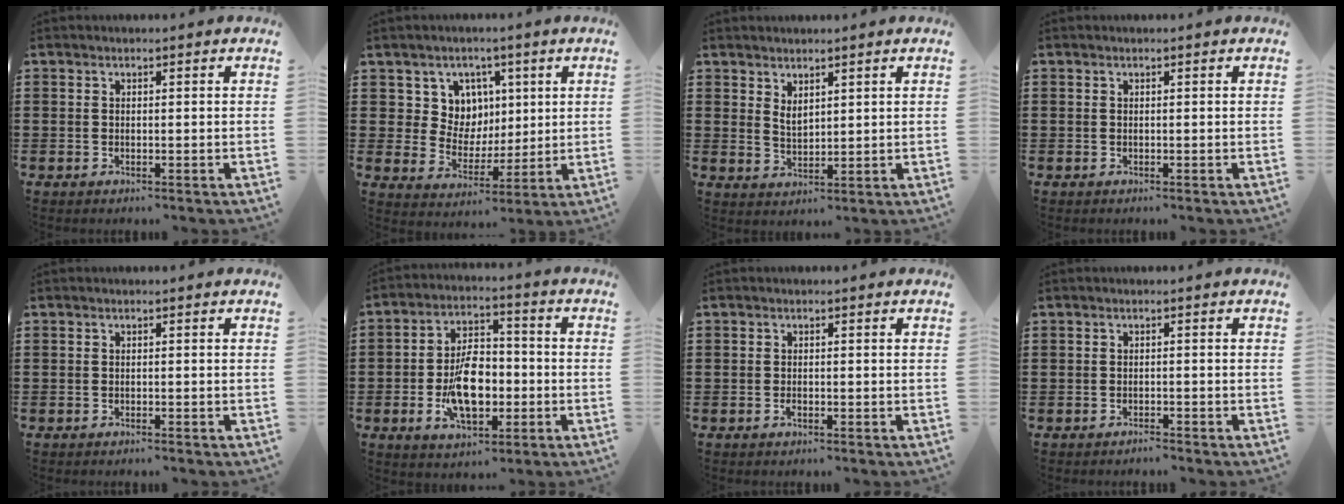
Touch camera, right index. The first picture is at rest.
{"total": 7.4, "force": [2.7, 6.6, 1.6], "torque": [-0.062, 0.001, 0.053]}
{"total": 2.4, "force": [1.8, 1.1, 1.1], "torque": [-0.025, 0.003, 0.034]}
{"total": 0.0}
{"total": 0.5, "force": [-0.5, -0.1, 0.2], "torque": [-0.005, -0.005, -0.009]}
{"total": 10.1, "force": [-2.2, 5.6, 8.1], "torque": [-0.155, 0.000, -0.044]}
{"total": 0.8, "force": [-0.5, 0.3, 0.6], "torque": [-0.013, -0.006, -0.008]}
{"total": 1.1, "force": [-1.1, 0.0, 0.1], "torque": [-0.005, 0.000, -0.024]}